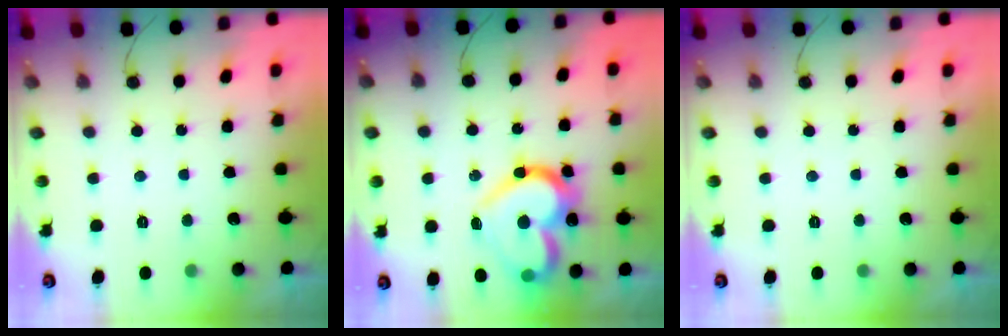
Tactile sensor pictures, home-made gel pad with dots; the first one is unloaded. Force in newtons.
{"total": 20.7, "press": 20.6, "slide": 1.5}
{"total": 0.0}